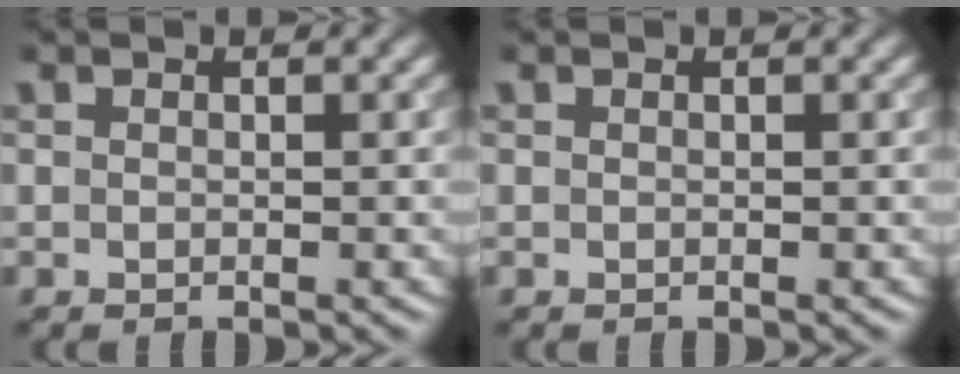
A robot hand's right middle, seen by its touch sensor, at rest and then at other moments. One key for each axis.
{"total": 0.0}